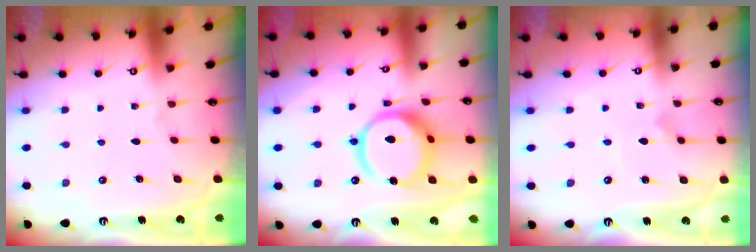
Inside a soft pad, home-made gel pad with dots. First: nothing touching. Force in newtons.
{"total": 16.0, "press": 15.9, "slide": 1.9}
{"total": 0.7, "press": 0.7, "slide": 0.1}